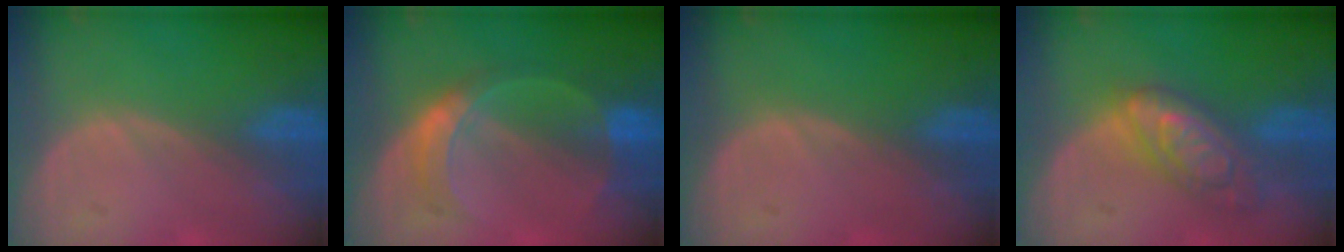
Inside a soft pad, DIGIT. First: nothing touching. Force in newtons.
{"total": 5.6, "press": 5.6, "slide": 0.1}
{"total": 0.0}
{"total": 7.5, "press": 7.4, "slide": 0.6}